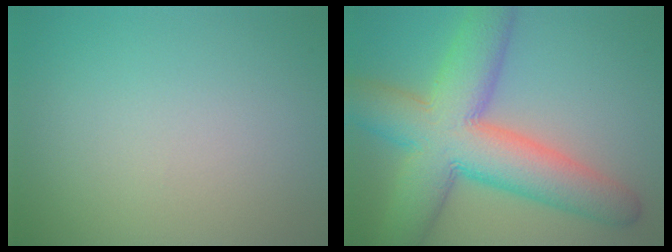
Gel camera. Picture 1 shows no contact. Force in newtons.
{"total": 11.6, "press": 11.6, "slide": 0.4}